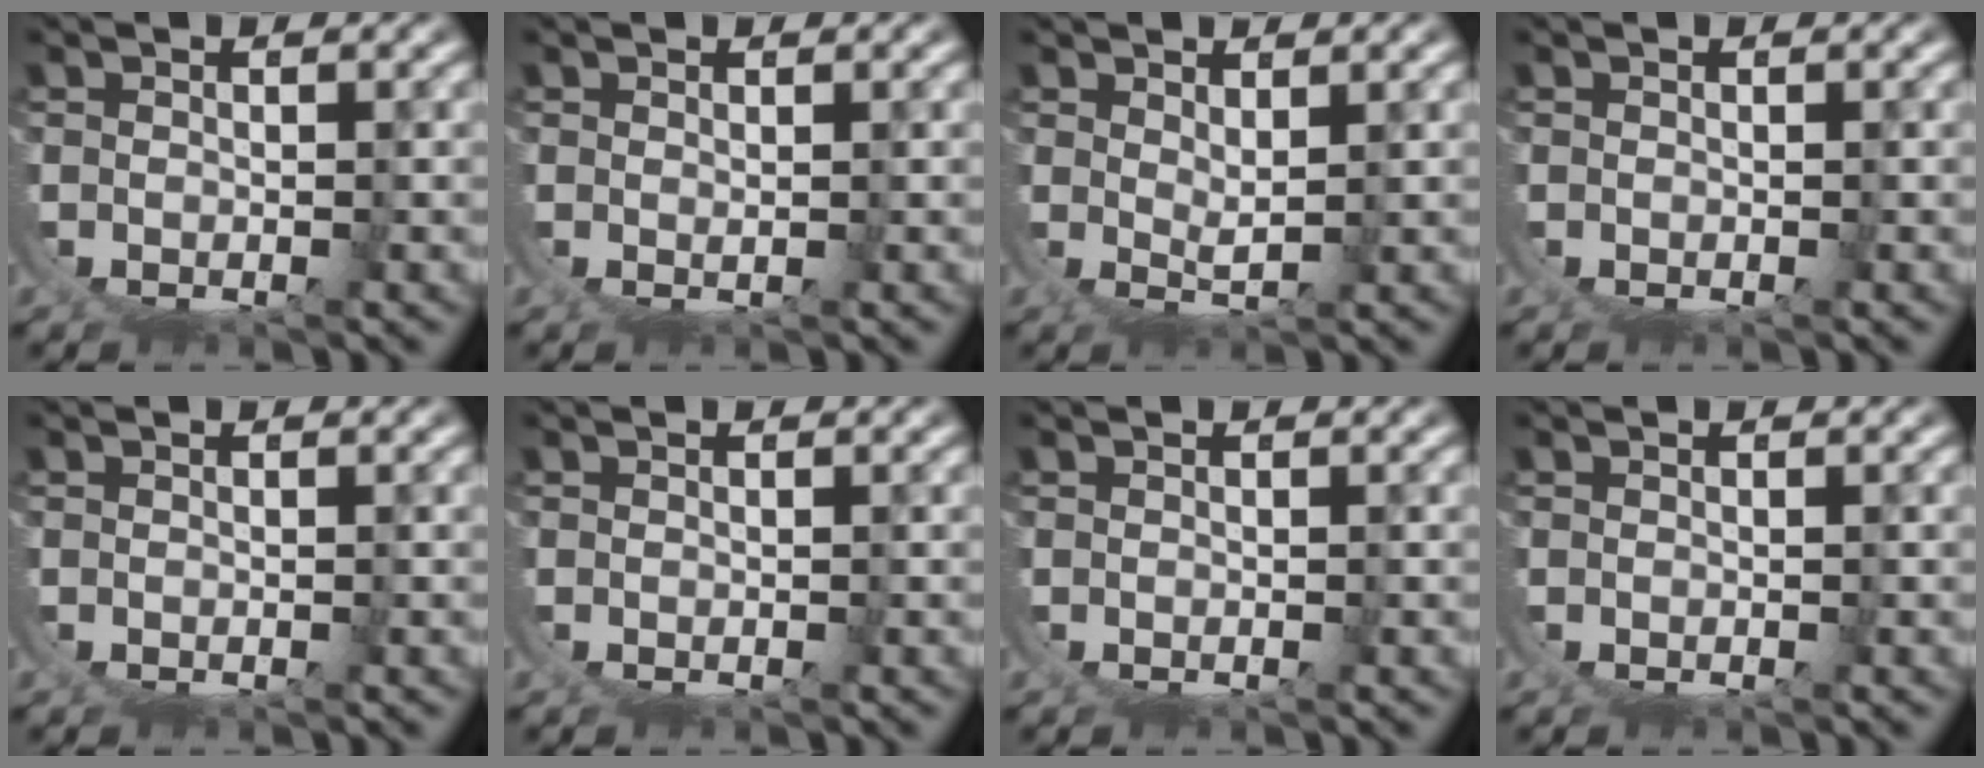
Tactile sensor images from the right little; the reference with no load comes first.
{"total": 1.3, "force": [0.8, -0.9, 0.5], "torque": [-0.006, -0.001, 0.016]}
{"total": 2.3, "force": [1.3, -1.2, 1.5], "torque": [-0.012, -0.013, 0.029]}
{"total": 0.0}
{"total": 0.0}
{"total": 0.0}
{"total": 0.0}
{"total": 0.0}